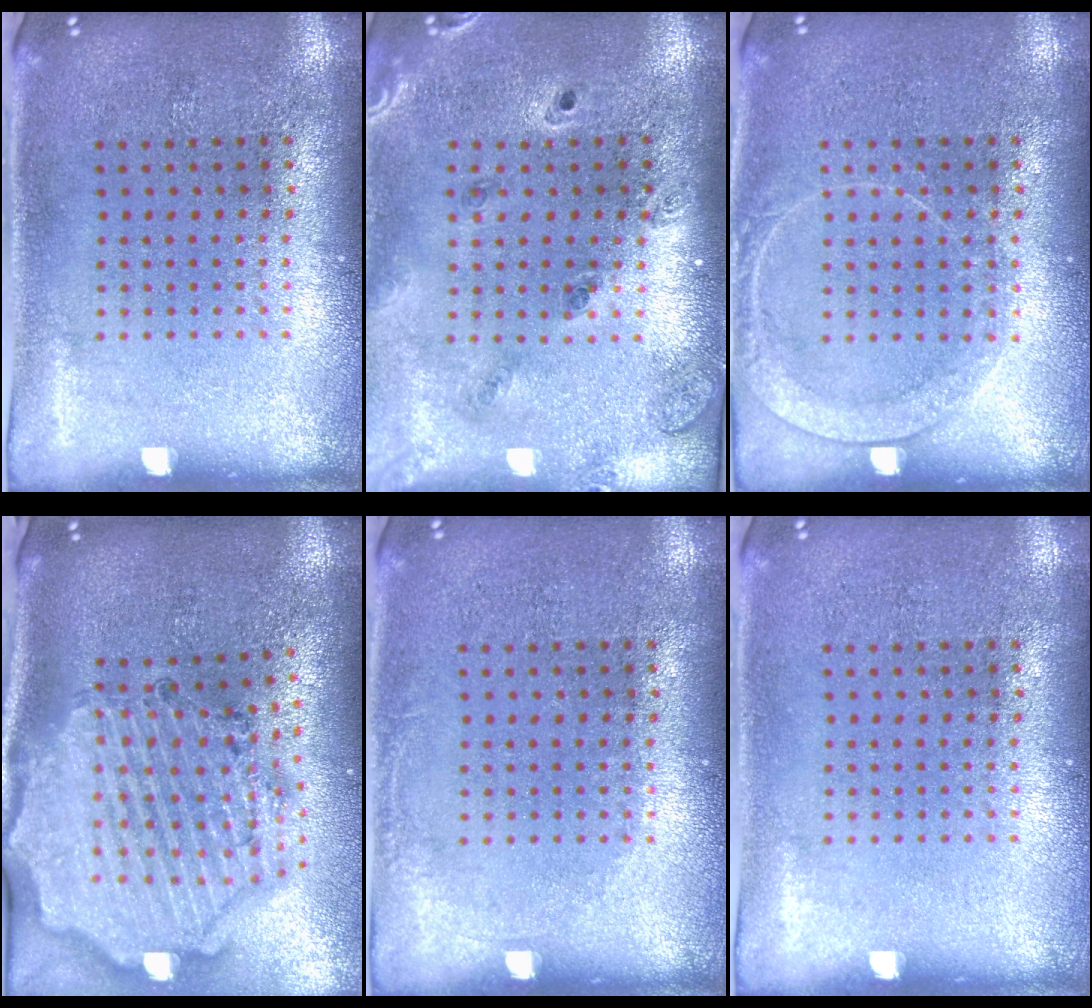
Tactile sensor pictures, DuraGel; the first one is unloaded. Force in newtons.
{"total": 1.4, "press": 1.3, "slide": 0.3}
{"total": 1.7, "press": 1.7, "slide": 0.3}
{"total": 3.0, "press": 2.7, "slide": 1.3}
{"total": 0.7, "press": 0.7, "slide": 0.1}
{"total": 0.0}